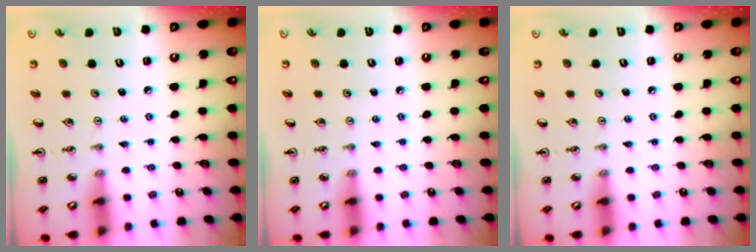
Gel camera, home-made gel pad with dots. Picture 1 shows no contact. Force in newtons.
{"total": 0.0}
{"total": 0.0}